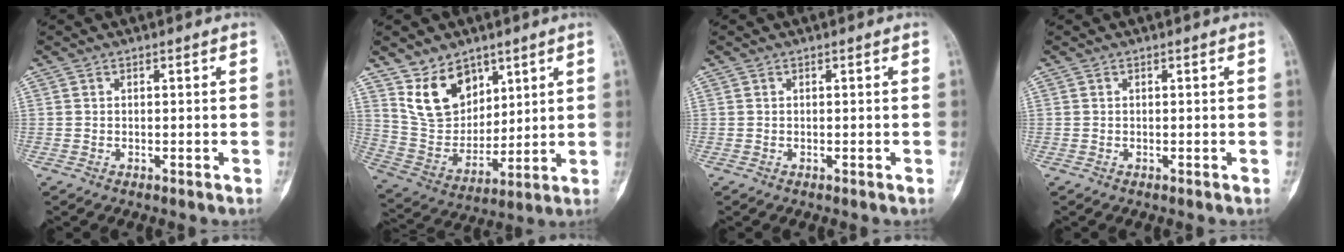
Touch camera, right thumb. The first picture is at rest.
{"total": 12.8, "force": [7.7, 8.5, 5.7], "torque": [-0.067, -0.049, 0.160]}
{"total": 0.0}
{"total": 0.0}